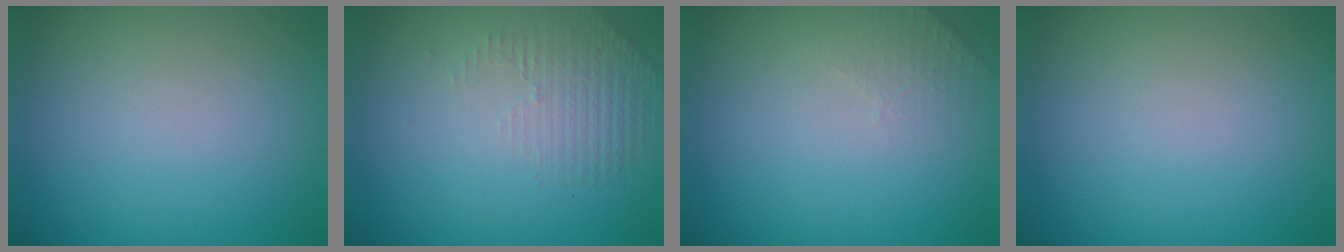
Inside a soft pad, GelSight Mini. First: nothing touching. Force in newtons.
{"total": 1.3, "press": 0.5, "slide": 1.2}
{"total": 1.3, "press": 1.2, "slide": 0.3}
{"total": 0.0}